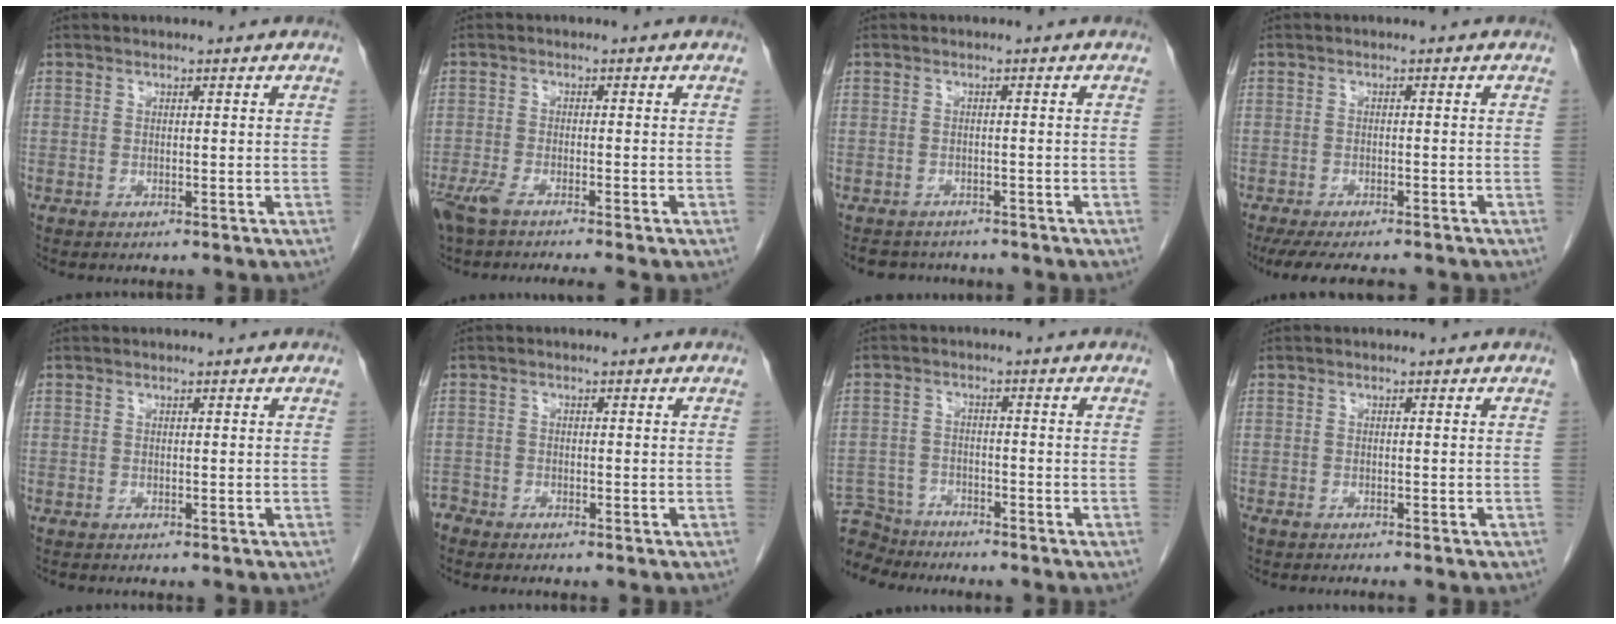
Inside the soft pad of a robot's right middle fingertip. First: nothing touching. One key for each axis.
{"total": 7.0, "fx": -5.7, "fy": 0.3, "fz": 4.2, "tx": -0.068, "ty": -0.015, "tz": -0.096}
{"total": 4.9, "fx": -4.5, "fy": 1.9, "fz": 0.6, "tx": -0.008, "ty": -0.001, "tz": -0.060}
{"total": 10.7, "fx": -9.2, "fy": 2.2, "fz": 5.0, "tx": -0.074, "ty": -0.015, "tz": -0.125}
{"total": 0.0}
{"total": 1.7, "fx": -1.7, "fy": 0.3, "fz": -0.2, "tx": 0.004, "ty": -0.004, "tz": -0.033}
{"total": 7.5, "fx": -7.2, "fy": 2.2, "fz": 0.2, "tx": -0.007, "ty": 0.000, "tz": -0.132}
{"total": 2.3, "fx": -2.1, "fy": 0.2, "fz": 1.0, "tx": -0.017, "ty": -0.004, "tz": -0.027}